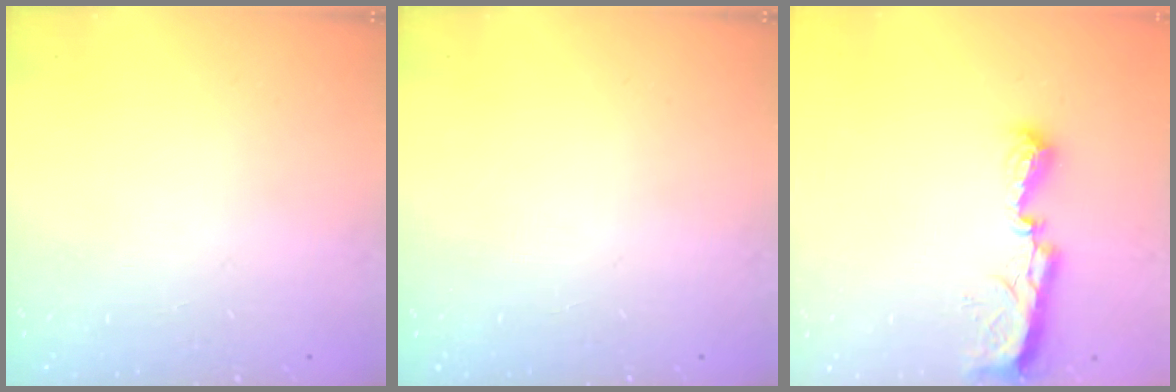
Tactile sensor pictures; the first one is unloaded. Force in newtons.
{"total": 0.0}
{"total": 8.5, "press": 8.5, "slide": 0.4}